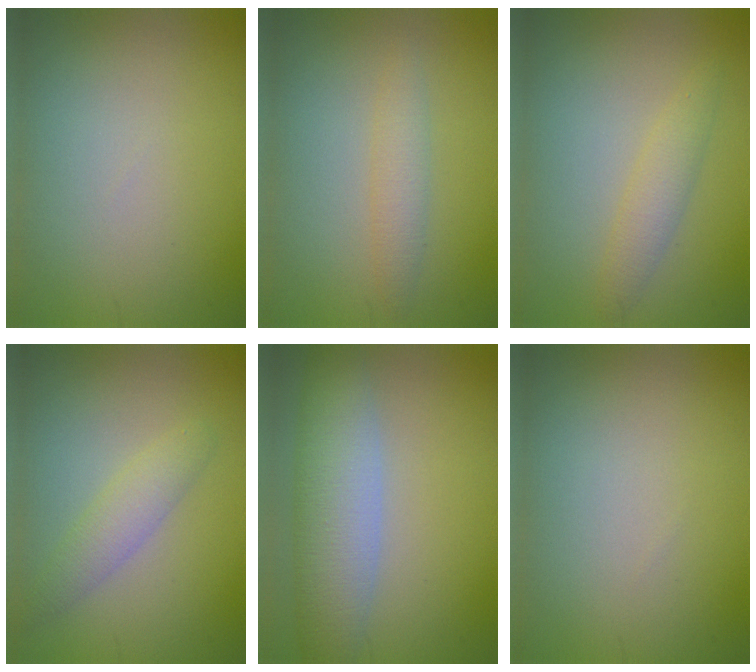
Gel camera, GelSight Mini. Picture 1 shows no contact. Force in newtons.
{"total": 1.9, "press": 1.9, "slide": 0.0}
{"total": 2.1, "press": 2.1, "slide": 0.0}
{"total": 2.4, "press": 2.4, "slide": 0.1}
{"total": 6.5, "press": 6.5, "slide": 0.2}
{"total": 0.0}